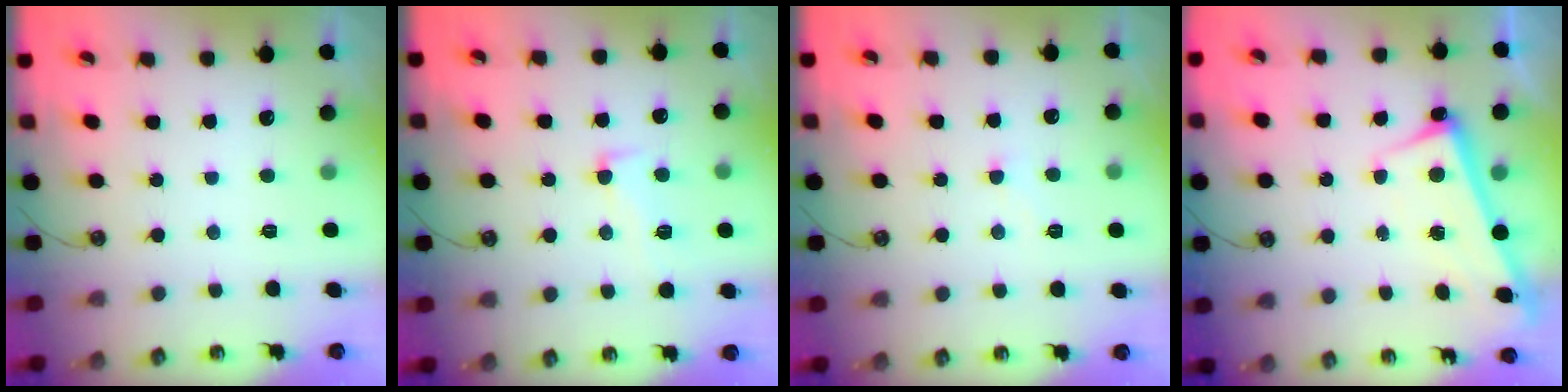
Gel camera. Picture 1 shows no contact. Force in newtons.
{"total": 2.1, "press": 1.2, "slide": 1.8}
{"total": 2.0, "press": 2.0, "slide": 0.4}
{"total": 2.8, "press": 2.8, "slide": 0.4}